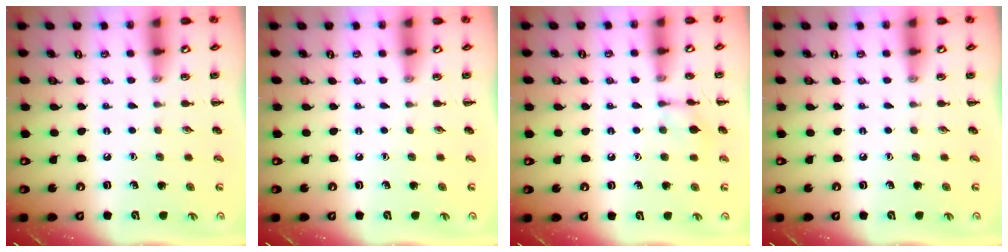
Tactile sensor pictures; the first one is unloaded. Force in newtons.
{"total": 0.0}
{"total": 6.8, "press": 6.7, "slide": 1.5}
{"total": 0.0}